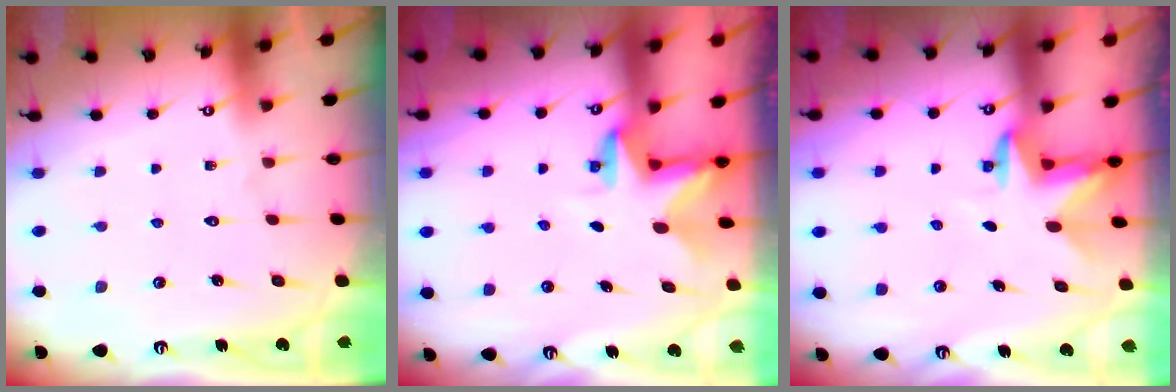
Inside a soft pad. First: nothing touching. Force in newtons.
{"total": 2.8, "press": 2.8, "slide": 0.3}
{"total": 3.3, "press": 3.2, "slide": 0.7}